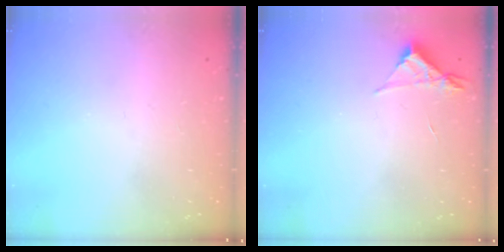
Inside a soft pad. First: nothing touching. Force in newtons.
{"total": 3.5, "press": 3.5, "slide": 0.4}